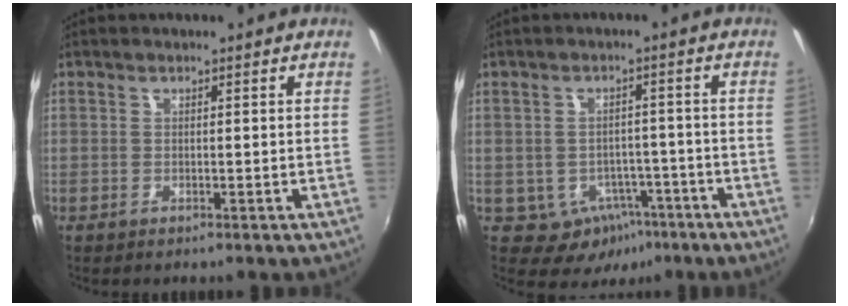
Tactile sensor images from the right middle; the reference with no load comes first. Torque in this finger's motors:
{"motor_torque": [-1.47, 0.02, -0.06, -0.01]}